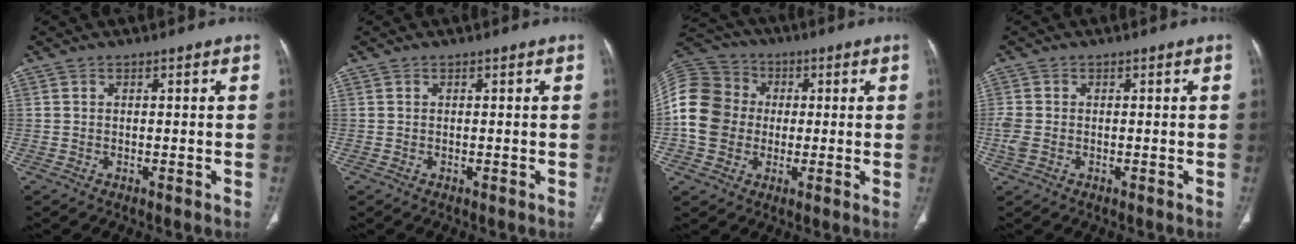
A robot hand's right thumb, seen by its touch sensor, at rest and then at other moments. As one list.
[{"total": 0.0}, {"total": 14.5, "force": [-0.4, 12.9, 6.6], "torque": [-0.132, 0.030, -0.014]}, {"total": 3.0, "force": [-0.7, 2.1, 2.0], "torque": [-0.061, 0.000, -0.014]}]